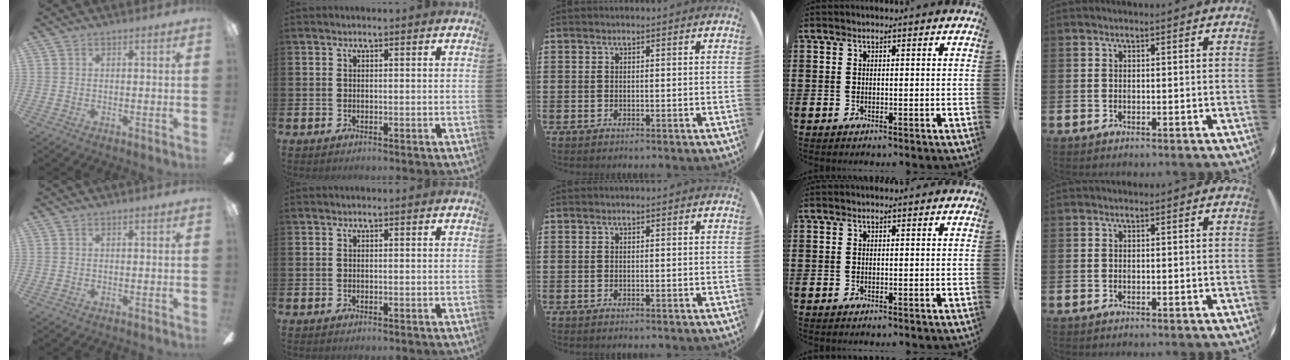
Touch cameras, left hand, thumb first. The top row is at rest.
{}